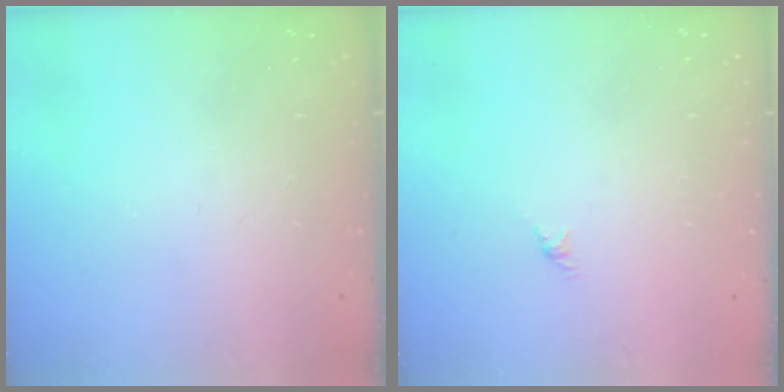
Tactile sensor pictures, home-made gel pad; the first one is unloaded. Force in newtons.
{"total": 0.0}